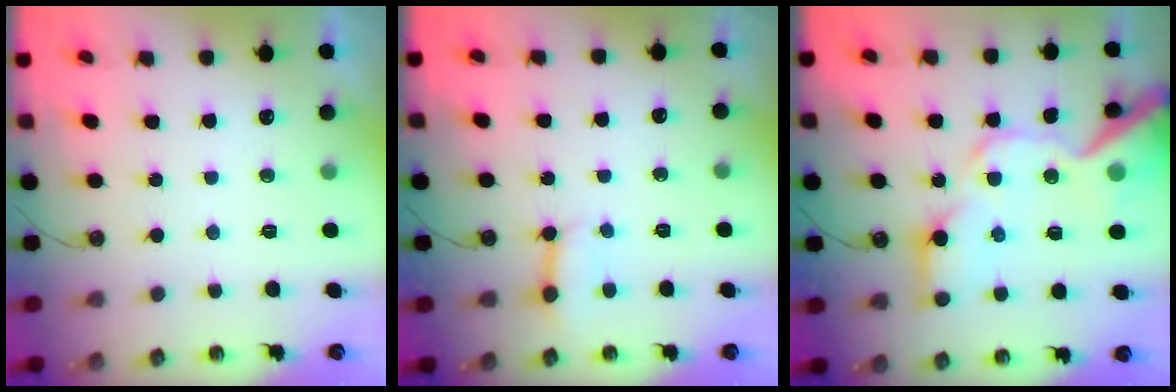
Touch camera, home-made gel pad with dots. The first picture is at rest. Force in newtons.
{"total": 3.0, "press": 2.9, "slide": 0.4}
{"total": 20.6, "press": 20.4, "slide": 2.7}